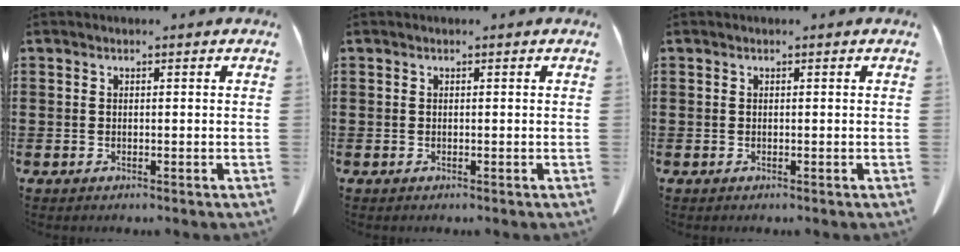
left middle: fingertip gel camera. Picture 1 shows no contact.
{"total": 0.0}
{"total": 0.0}